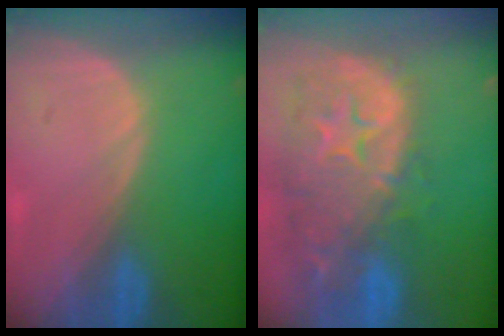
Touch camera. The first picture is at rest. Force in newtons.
{"total": 14.1, "press": 11.4, "slide": 8.3}